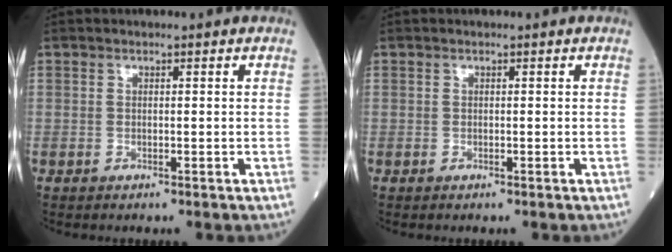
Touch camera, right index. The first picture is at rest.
{"total": 0.0}